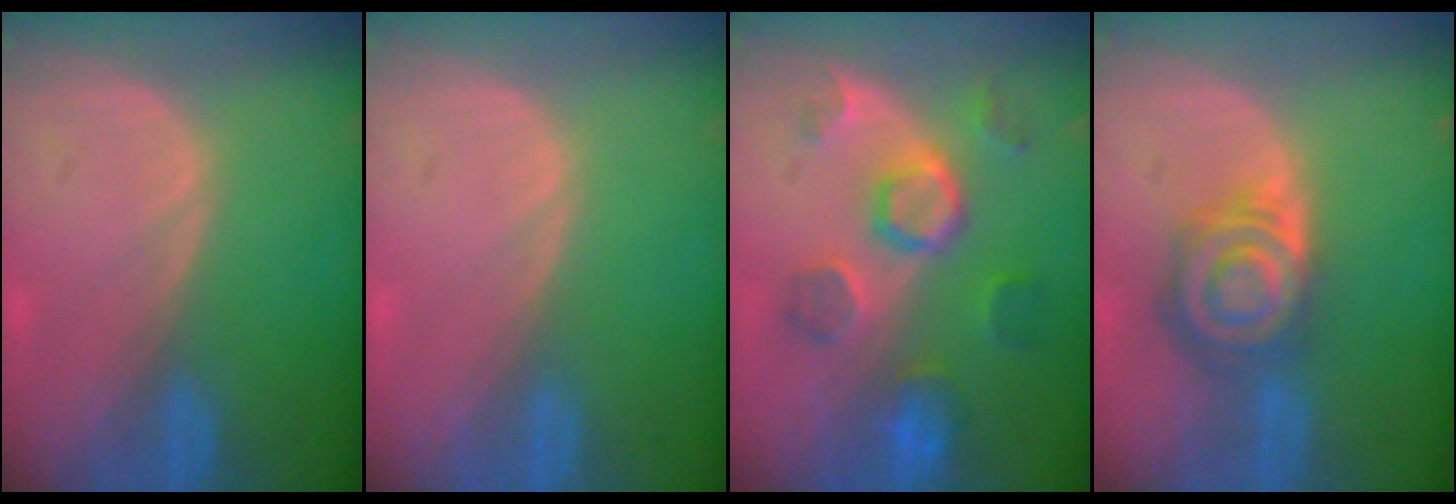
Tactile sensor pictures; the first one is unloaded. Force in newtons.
{"total": 0.0}
{"total": 8.4, "press": 8.1, "slide": 2.4}
{"total": 8.1, "press": 7.1, "slide": 3.8}